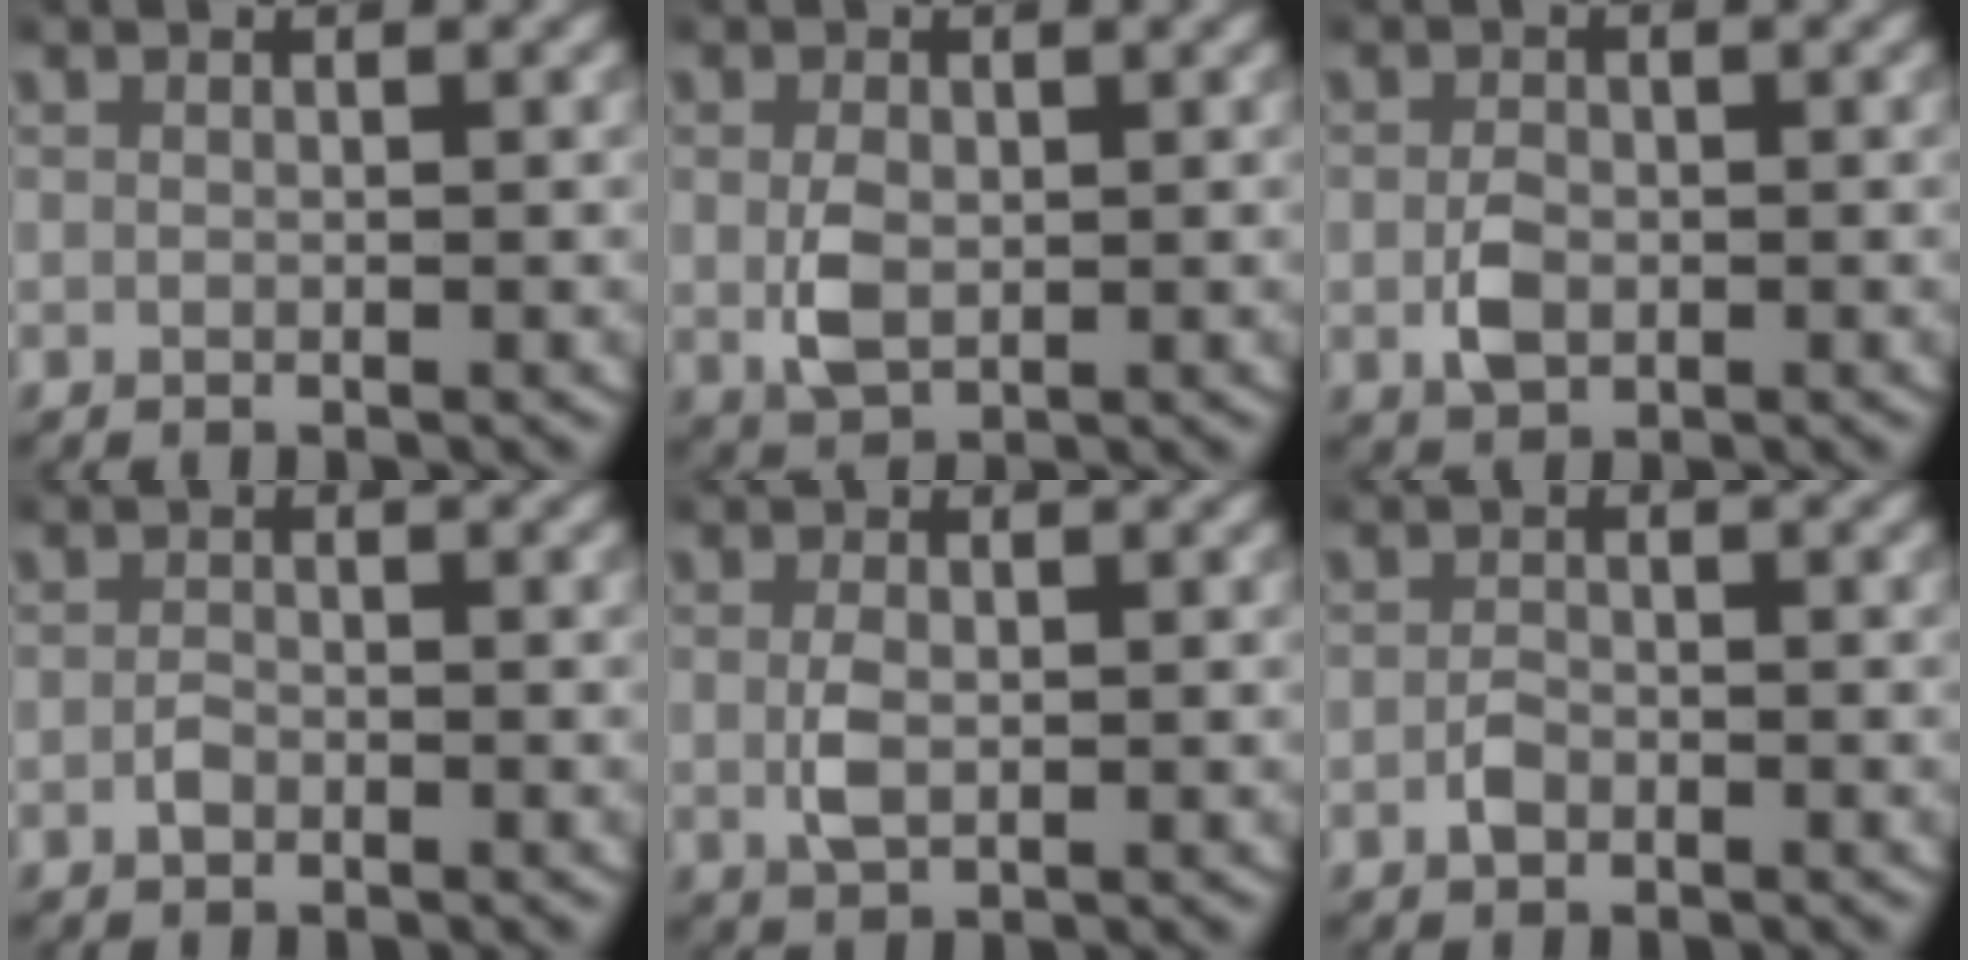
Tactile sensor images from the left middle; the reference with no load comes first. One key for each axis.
{"total": 3.0, "fx": 0.0, "fy": 2.0, "fz": 2.2, "tx": -0.057, "ty": -0.012, "tz": 0.008}
{"total": 2.5, "fx": -0.5, "fy": 1.8, "fz": 1.6, "tx": -0.037, "ty": -0.007, "tz": -0.005}
{"total": 1.0, "fx": -0.6, "fy": 0.6, "fz": 0.5, "tx": -0.014, "ty": -0.003, "tz": -0.011}
{"total": 2.1, "fx": 0.0, "fy": 1.1, "fz": 1.8, "tx": -0.044, "ty": -0.008, "tz": 0.007}
{"total": 1.3, "fx": -0.8, "fy": 0.8, "fz": 0.7, "tx": -0.018, "ty": -0.003, "tz": -0.014}